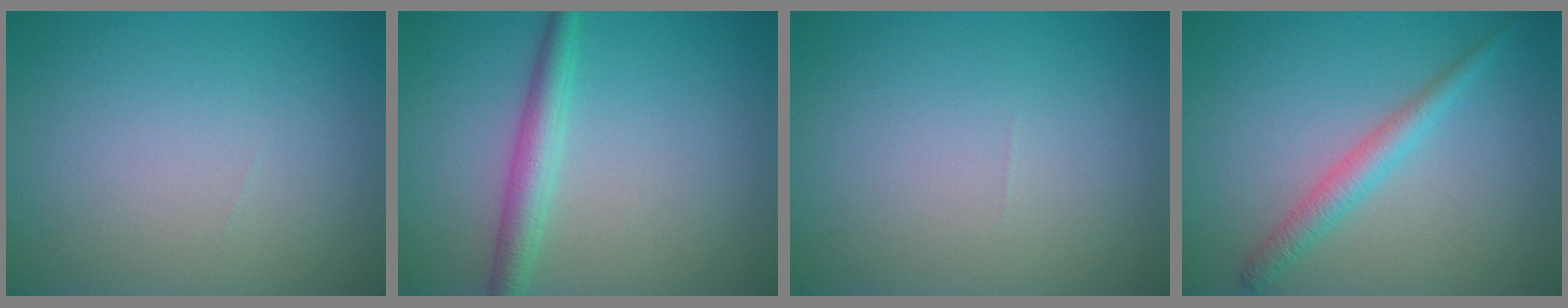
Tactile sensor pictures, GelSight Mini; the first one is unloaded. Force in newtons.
{"total": 3.0, "press": 3.0, "slide": 0.1}
{"total": 0.0}
{"total": 2.4, "press": 2.4, "slide": 0.1}